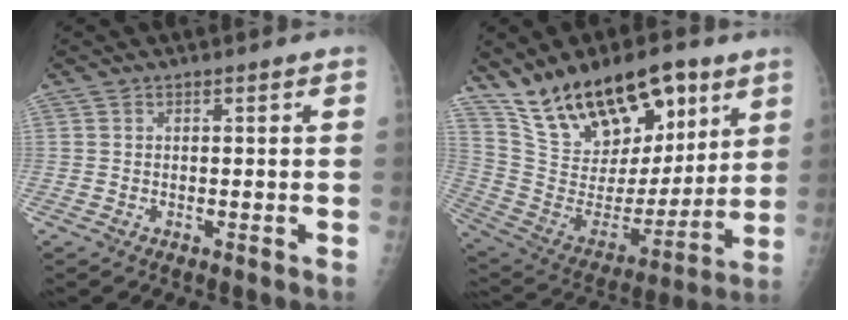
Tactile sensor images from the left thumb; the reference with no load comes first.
{"total": 23.9, "force": [15.2, 11.0, 14.7], "torque": [-0.210, -0.055, 0.277]}